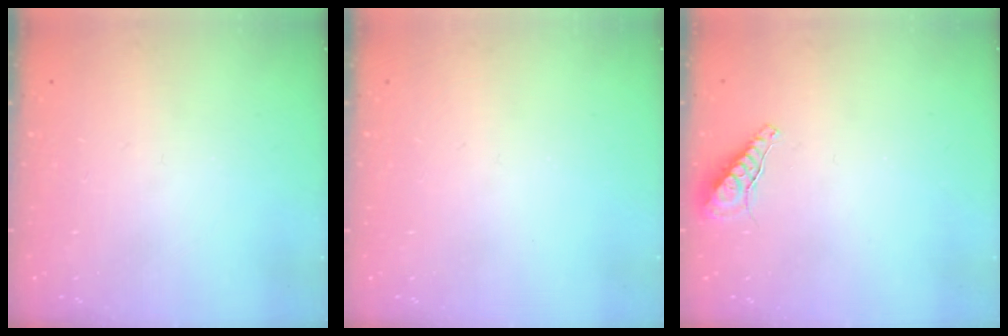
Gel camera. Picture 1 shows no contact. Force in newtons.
{"total": 0.0}
{"total": 8.0, "press": 7.9, "slide": 1.1}